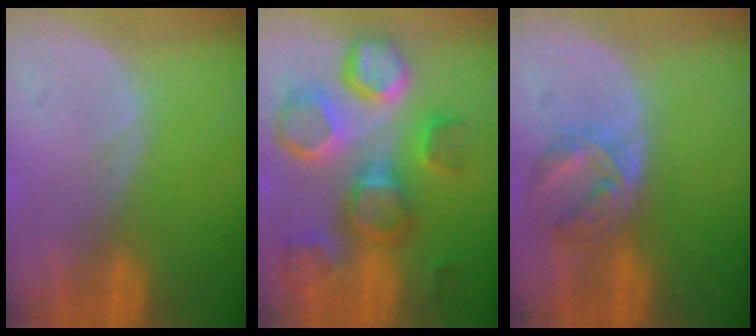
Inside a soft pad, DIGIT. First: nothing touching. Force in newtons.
{"total": 11.7, "press": 10.8, "slide": 4.4}
{"total": 5.5, "press": 4.9, "slide": 2.6}